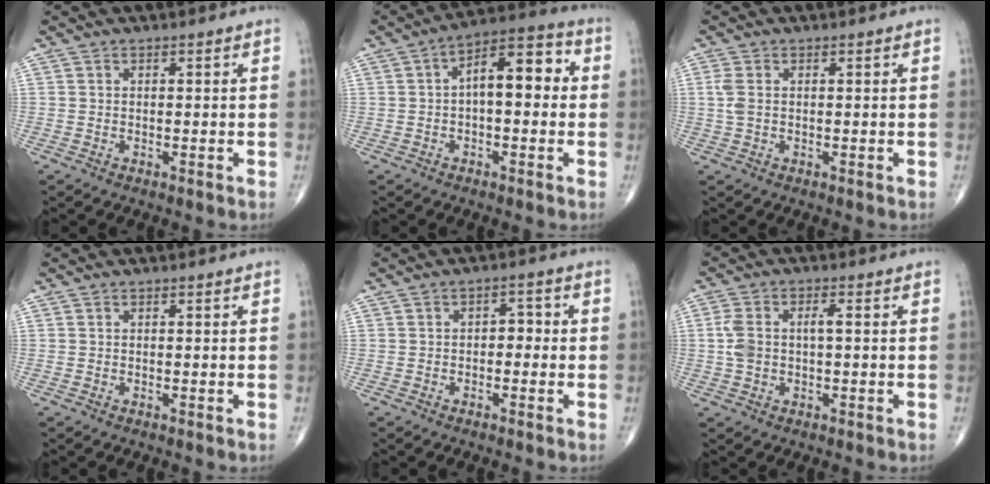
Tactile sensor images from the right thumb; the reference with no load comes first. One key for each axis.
{"total": 11.0, "fx": 0.9, "fy": 5.2, "fz": 9.6, "tx": -0.121, "ty": 0.038, "tz": 0.002}
{"total": 2.3, "fx": 0.3, "fy": 1.3, "fz": 1.9, "tx": -0.062, "ty": 0.006, "tz": 0.007}
{"total": 0.0}
{"total": 2.9, "fx": -0.4, "fy": 1.9, "fz": 2.1, "tx": -0.010, "ty": 0.014, "tz": -0.015}
{"total": 5.6, "fx": 0.2, "fy": 2.8, "fz": 4.9, "tx": -0.122, "ty": 0.021, "tz": 0.003}